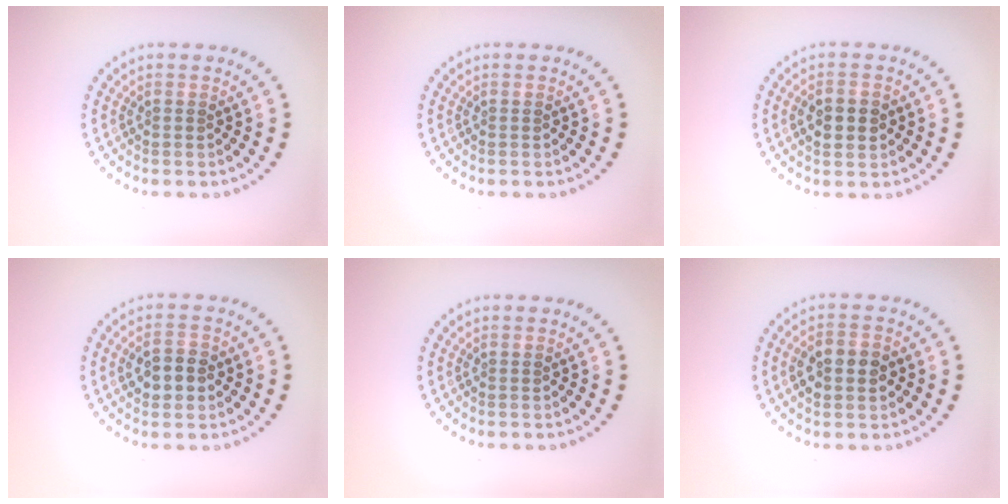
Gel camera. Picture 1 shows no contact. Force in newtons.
{"total": 0.0}
{"total": 3.3, "press": 3.3, "slide": 0.1}
{"total": 2.9, "press": 2.9, "slide": 0.2}
{"total": 0.0}
{"total": 3.5, "press": 3.5, "slide": 0.2}